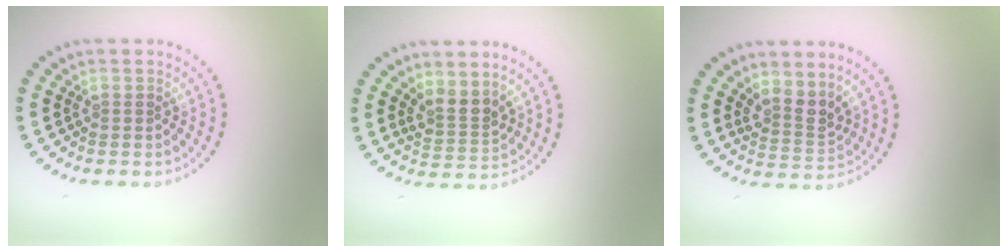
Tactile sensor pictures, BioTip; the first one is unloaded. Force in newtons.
{"total": 2.5, "press": 1.9, "slide": 1.6}
{"total": 2.7, "press": 2.0, "slide": 1.8}